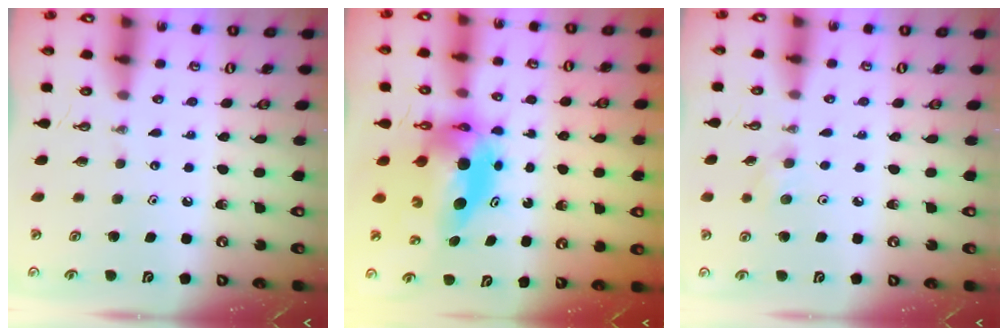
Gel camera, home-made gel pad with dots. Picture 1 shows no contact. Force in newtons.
{"total": 8.3, "press": 8.2, "slide": 0.9}
{"total": 4.3, "press": 3.9, "slide": 1.9}